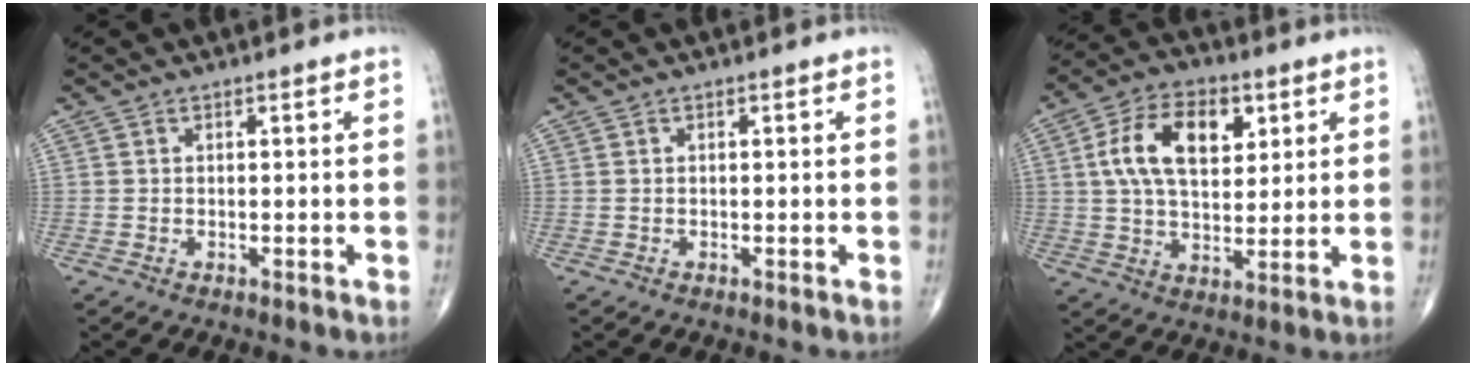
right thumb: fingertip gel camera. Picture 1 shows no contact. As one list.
[{"total": 0.0}, {"total": 13.9, "force": [4.1, 8.2, 10.5], "torque": [-0.161, -0.001, 0.069]}]